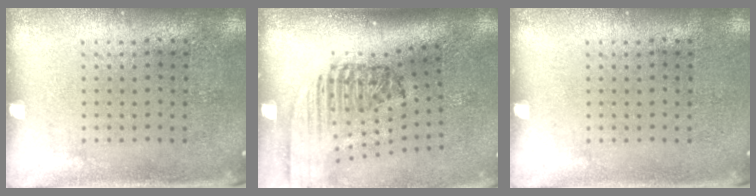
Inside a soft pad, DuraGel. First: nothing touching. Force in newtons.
{"total": 2.4, "press": 1.7, "slide": 1.8}
{"total": 0.0}